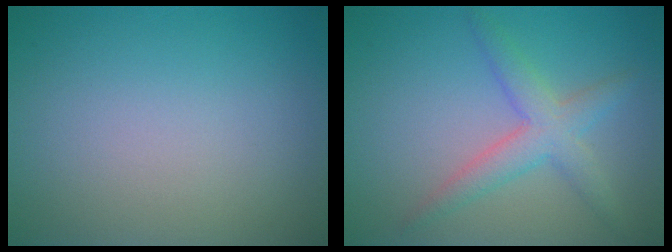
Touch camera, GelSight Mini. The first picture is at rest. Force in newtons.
{"total": 3.6, "press": 3.6, "slide": 0.1}